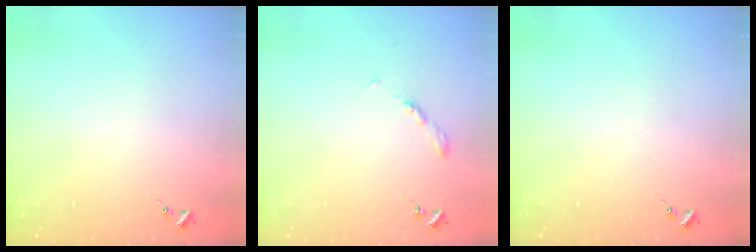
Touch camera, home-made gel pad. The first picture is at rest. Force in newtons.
{"total": 2.7, "press": 2.6, "slide": 0.3}
{"total": 0.0}